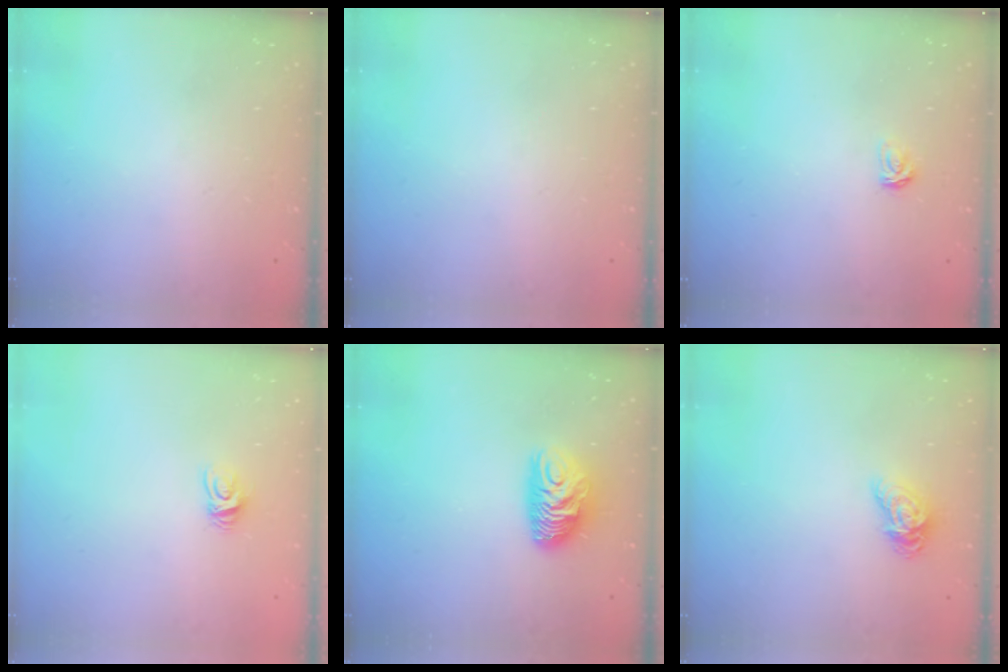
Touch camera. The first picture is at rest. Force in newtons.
{"total": 0.0}
{"total": 3.1, "press": 3.0, "slide": 0.4}
{"total": 4.6, "press": 4.6, "slide": 0.2}
{"total": 10.5, "press": 10.4, "slide": 1.0}
{"total": 7.3, "press": 7.3, "slide": 0.6}